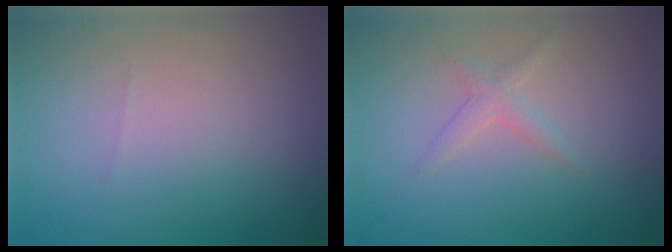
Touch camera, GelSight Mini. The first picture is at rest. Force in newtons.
{"total": 1.3, "press": 1.3, "slide": 0.1}